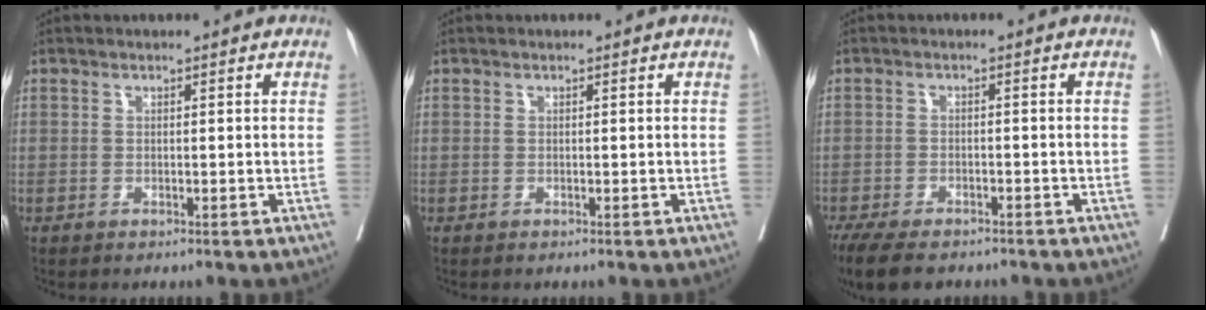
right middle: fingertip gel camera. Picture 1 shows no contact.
{"total": 0.0}
{"total": 9.7, "force": [-7.8, 3.3, 4.8], "torque": [-0.079, -0.012, -0.119]}